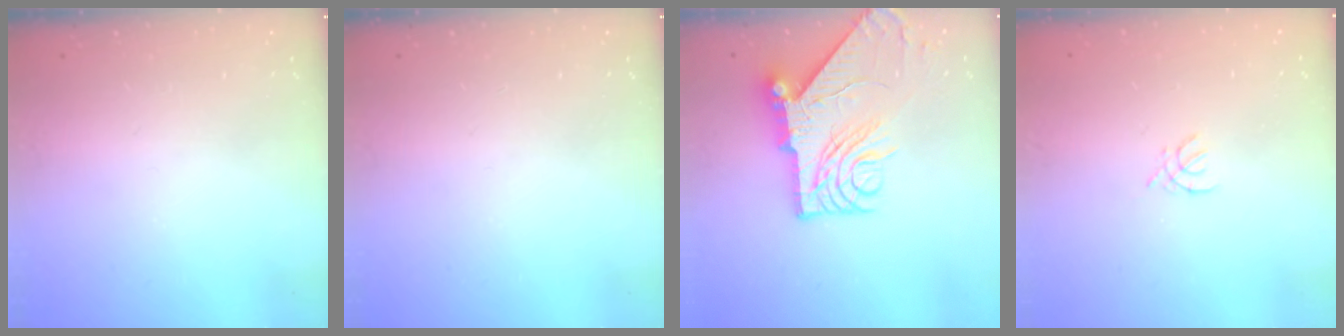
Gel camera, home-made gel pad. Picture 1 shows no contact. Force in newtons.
{"total": 0.0}
{"total": 13.5, "press": 13.4, "slide": 1.7}
{"total": 1.8, "press": 1.8, "slide": 0.4}